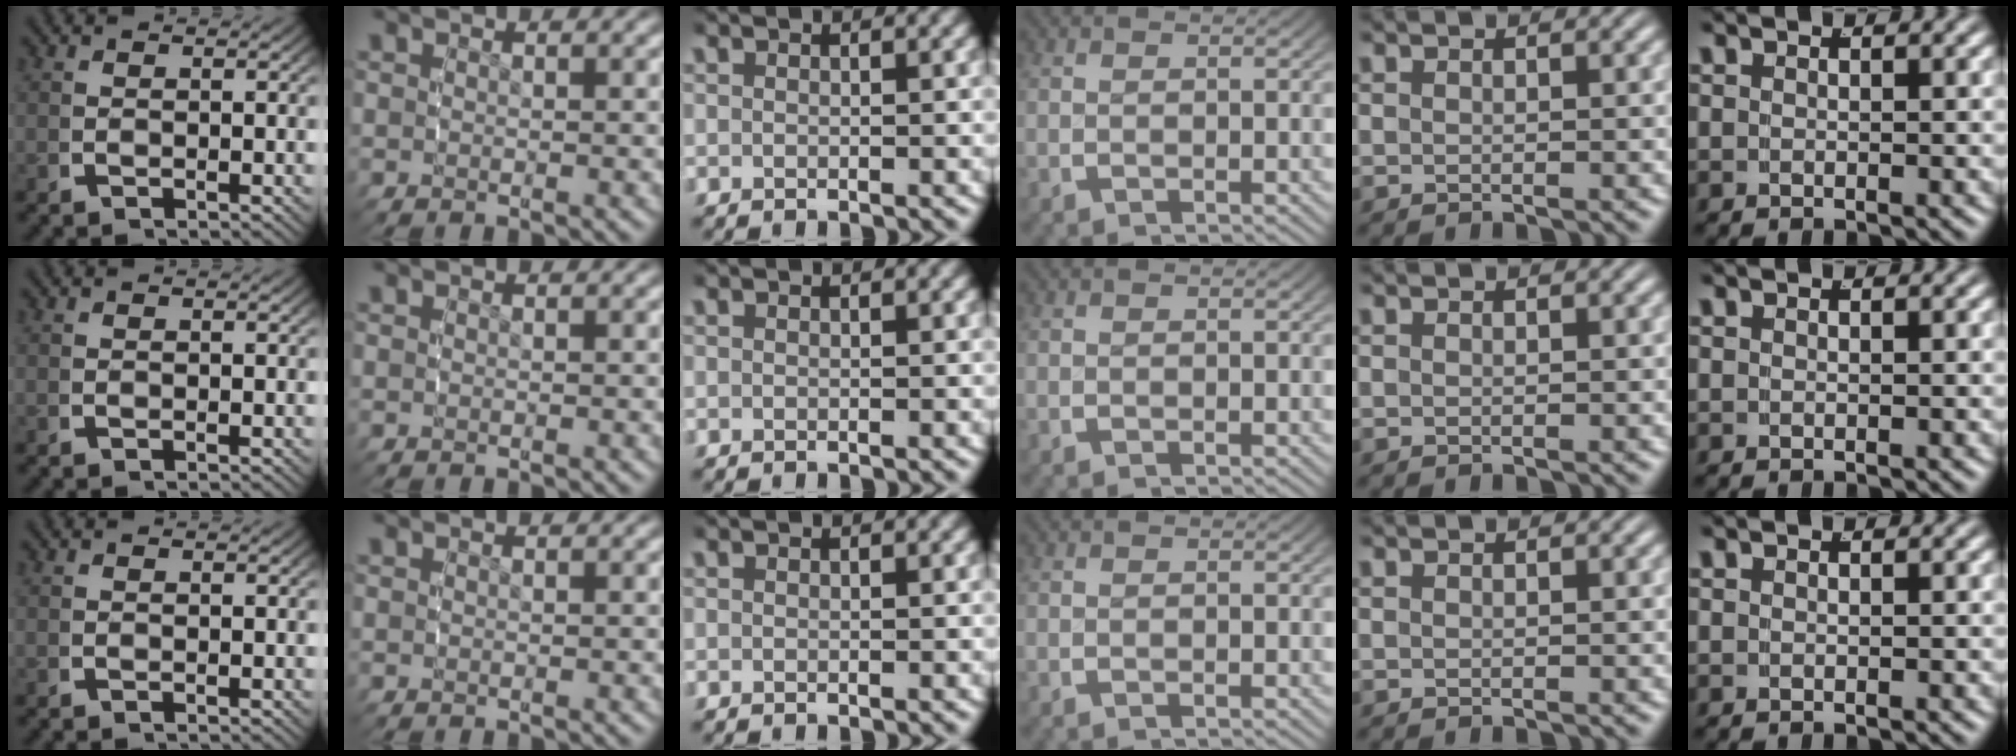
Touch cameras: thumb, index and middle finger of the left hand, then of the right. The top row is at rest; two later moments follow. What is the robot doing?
{"motion": "grasp_and_lifting", "object": "ethernet cable"}